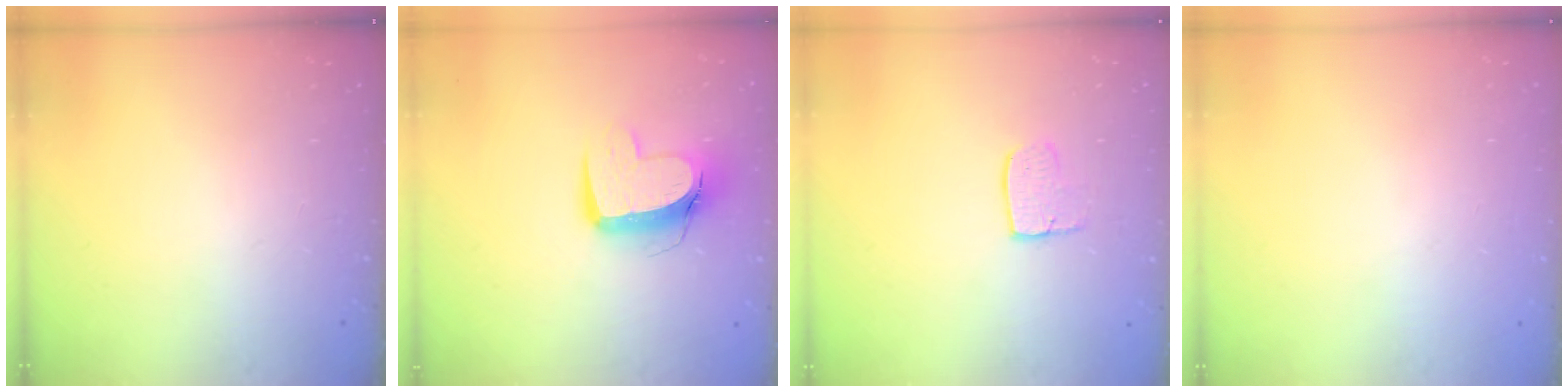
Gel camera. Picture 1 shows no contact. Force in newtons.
{"total": 10.8, "press": 10.7, "slide": 1.1}
{"total": 5.9, "press": 5.9, "slide": 0.3}
{"total": 0.0}